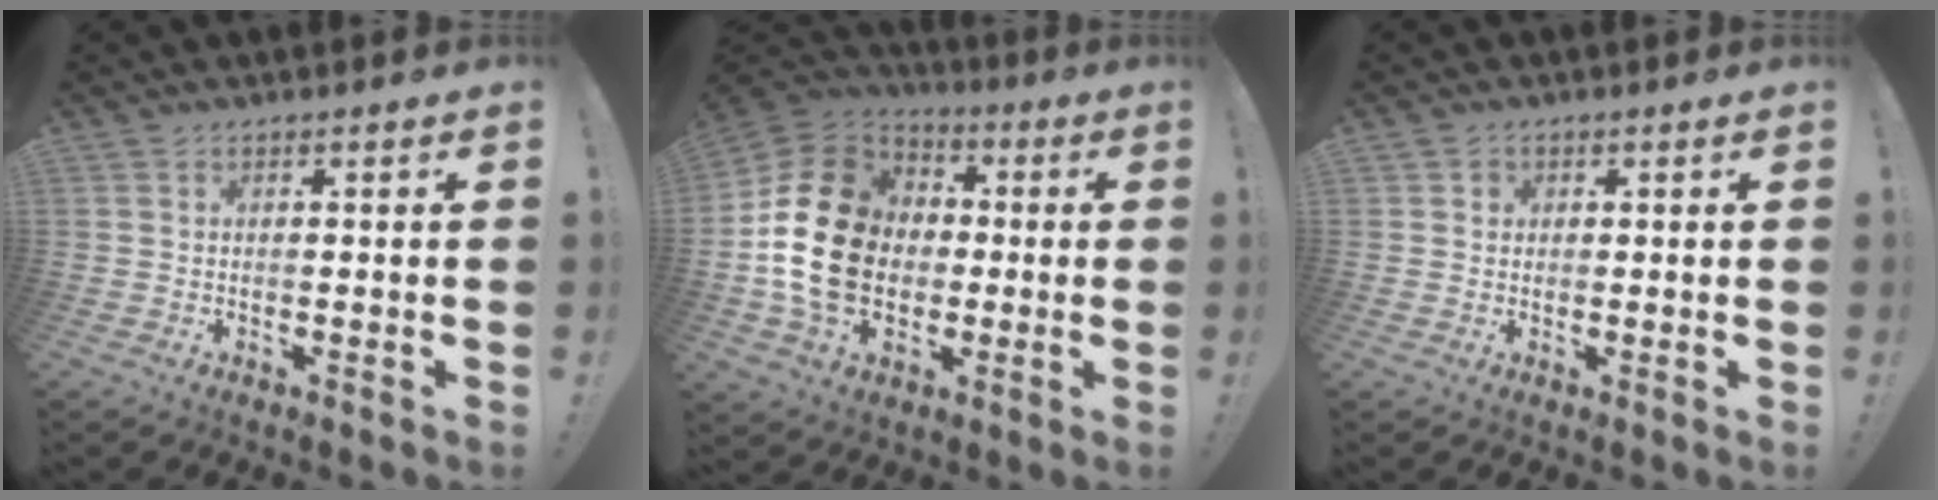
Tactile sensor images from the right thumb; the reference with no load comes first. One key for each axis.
{"total": 21.2, "fx": -1.0, "fy": 16.6, "fz": 13.2, "tx": -0.230, "ty": 0.023, "tz": -0.006}
{"total": 1.4, "fx": 0.2, "fy": 1.4, "fz": -0.1, "tx": 0.003, "ty": 0.000, "tz": 0.003}